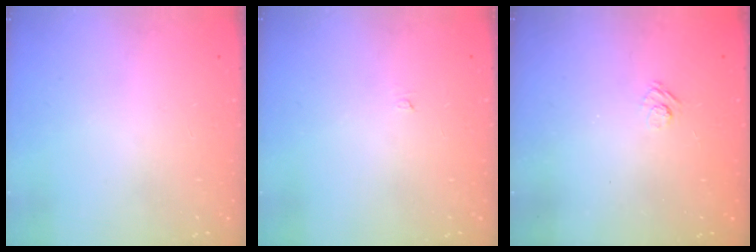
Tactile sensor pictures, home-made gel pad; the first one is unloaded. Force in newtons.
{"total": 2.6, "press": 2.6, "slide": 0.3}
{"total": 4.1, "press": 3.9, "slide": 1.3}